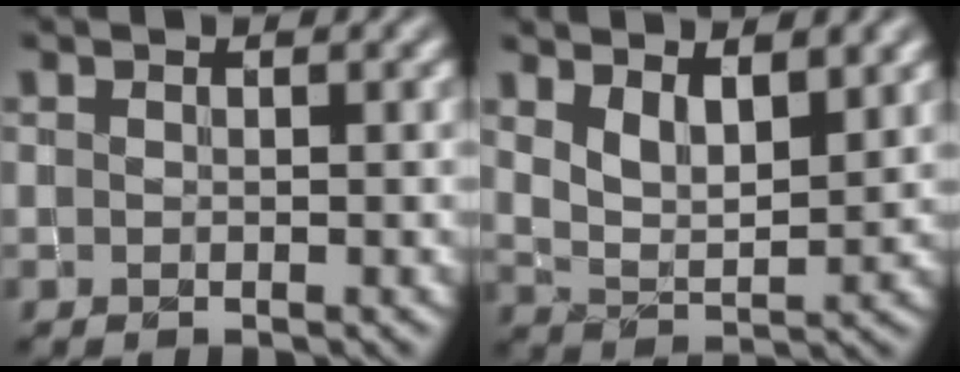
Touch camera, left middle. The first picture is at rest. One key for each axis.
{"total": 4.1, "fx": 2.7, "fy": 1.5, "fz": 2.8, "tx": -0.057, "ty": -0.009, "tz": 0.052}